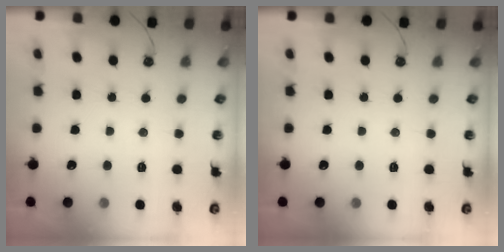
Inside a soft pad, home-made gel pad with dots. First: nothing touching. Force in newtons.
{"total": 0.0}